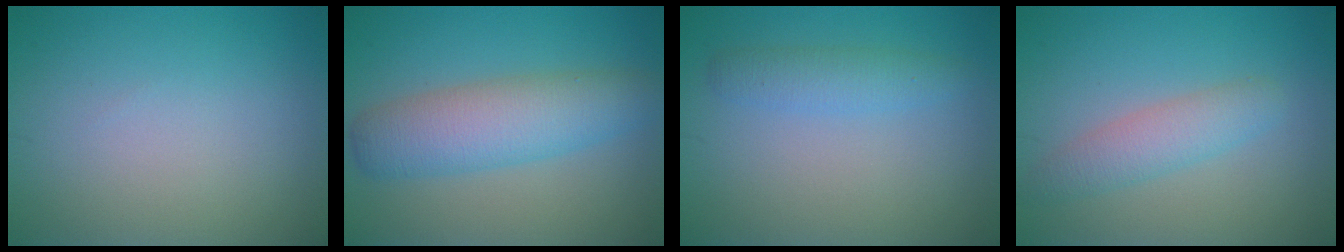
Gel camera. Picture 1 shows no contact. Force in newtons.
{"total": 5.8, "press": 5.8, "slide": 0.3}
{"total": 2.2, "press": 2.2, "slide": 0.2}
{"total": 2.9, "press": 2.9, "slide": 0.1}